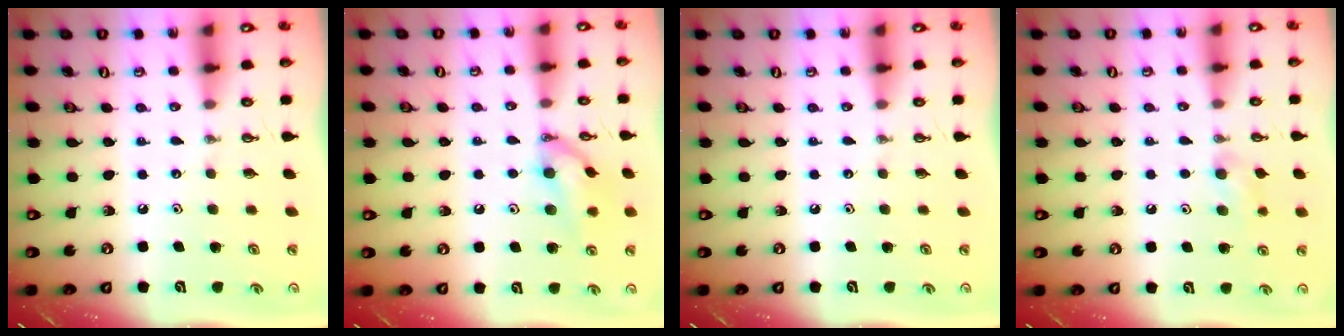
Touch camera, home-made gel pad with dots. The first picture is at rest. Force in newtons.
{"total": 12.6, "press": 12.4, "slide": 1.8}
{"total": 0.0}
{"total": 8.4, "press": 7.7, "slide": 3.3}